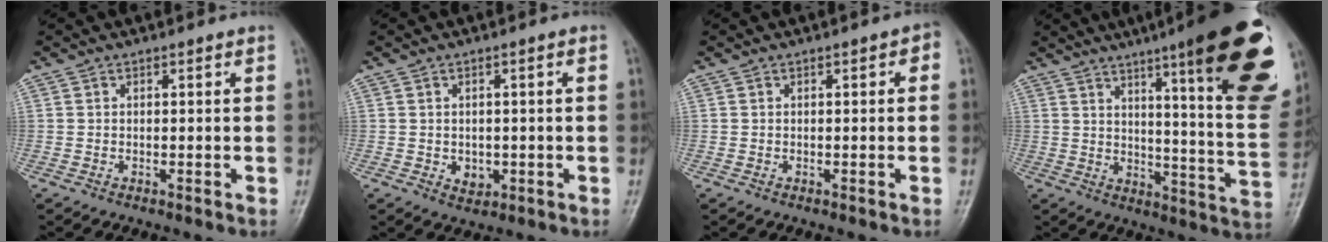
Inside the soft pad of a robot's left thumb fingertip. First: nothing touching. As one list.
[{"total": 3.3, "force": [-0.6, 2.5, 2.1], "torque": [-0.018, 0.007, -0.001]}, {"total": 1.6, "force": [0.2, 0.8, 1.4], "torque": [-0.008, 0.004, -0.004]}, {"total": 26.2, "force": [14.4, 4.0, 21.5], "torque": [-0.249, -0.060, 0.192]}]